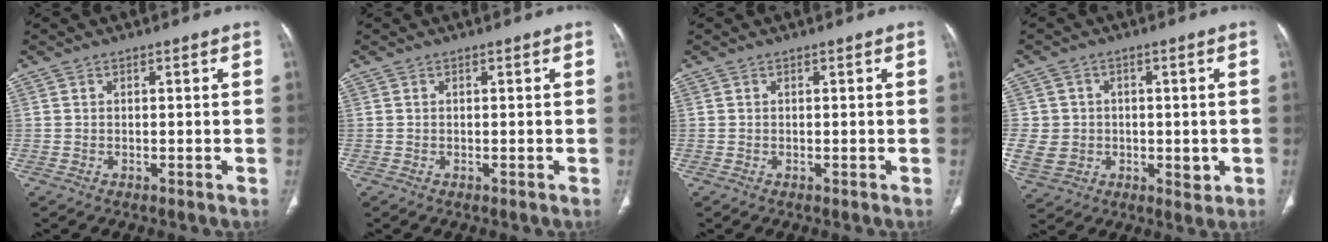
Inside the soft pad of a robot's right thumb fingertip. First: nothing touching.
{"total": 0.0}
{"total": 0.0}
{"total": 10.1, "force": [-1.0, 8.9, 4.8], "torque": [-0.064, 0.005, -0.001]}